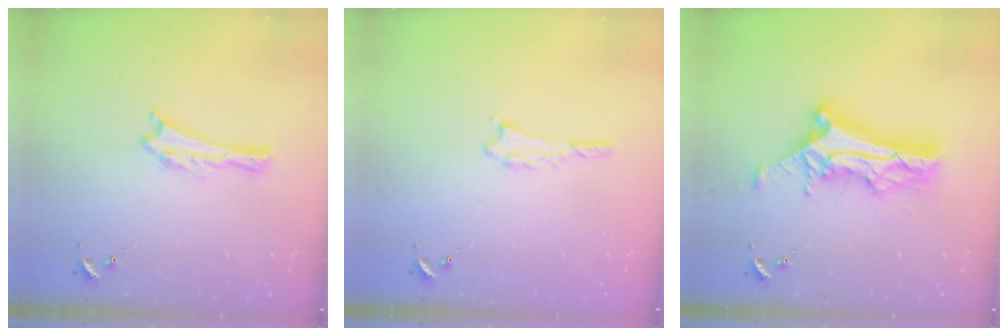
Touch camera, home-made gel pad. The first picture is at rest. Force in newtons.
{"total": 0.9, "press": 0.9, "slide": 0.2}
{"total": 11.5, "press": 11.5, "slide": 0.8}